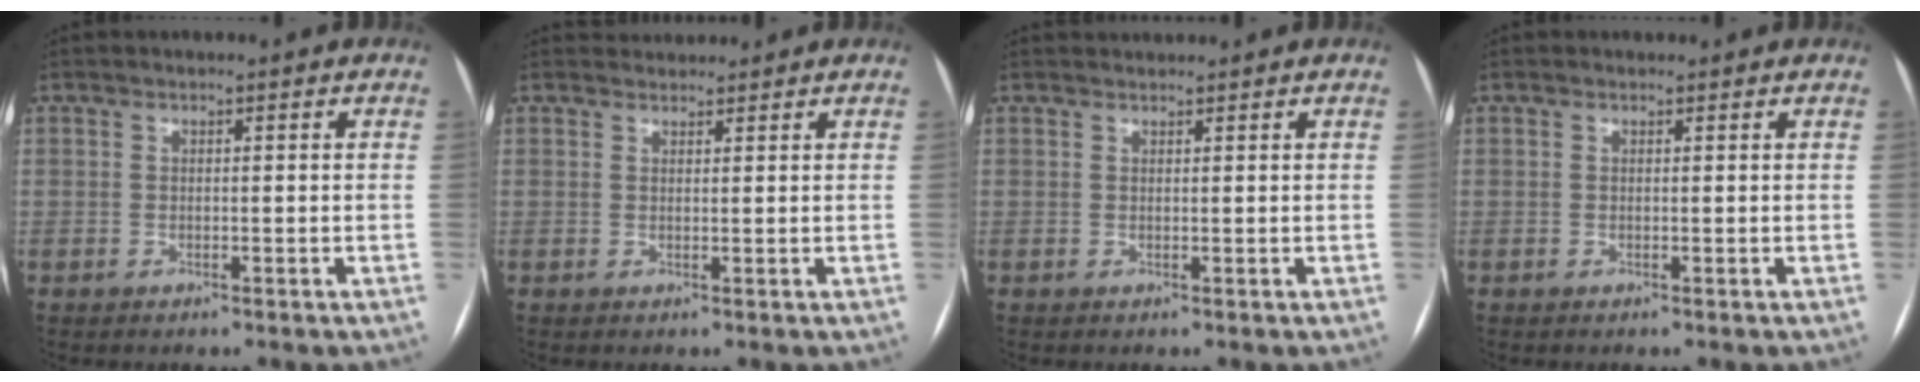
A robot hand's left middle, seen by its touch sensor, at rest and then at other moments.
{"total": 2.0, "force": [1.9, 0.5, -0.3], "torque": [0.003, 0.018, 0.032]}
{"total": 1.4, "force": [1.4, 0.0, -0.1], "torque": [-0.003, 0.018, 0.028]}
{"total": 0.6, "force": [0.5, 0.3, 0.0], "torque": [-0.006, 0.006, 0.008]}